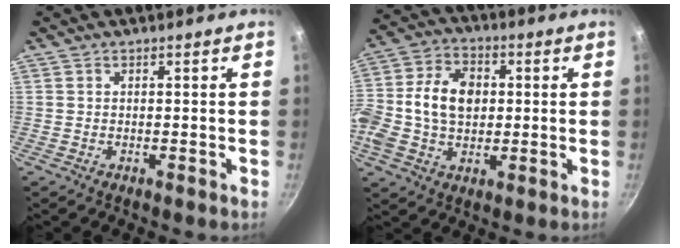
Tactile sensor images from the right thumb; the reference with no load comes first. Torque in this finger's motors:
{"motor_torque": [1.67, 1.99, 1.26, -0.62, 0.16]}